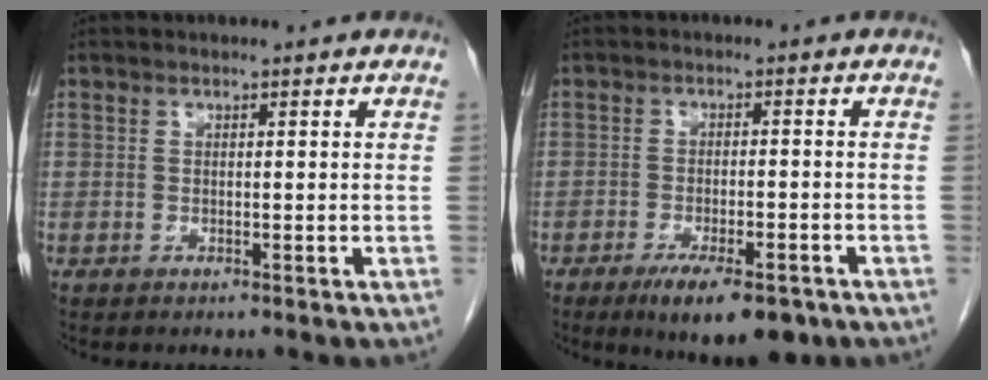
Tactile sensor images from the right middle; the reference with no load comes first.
{"total": 9.2, "force": [-6.1, 2.6, 6.4], "torque": [-0.093, -0.012, -0.091]}